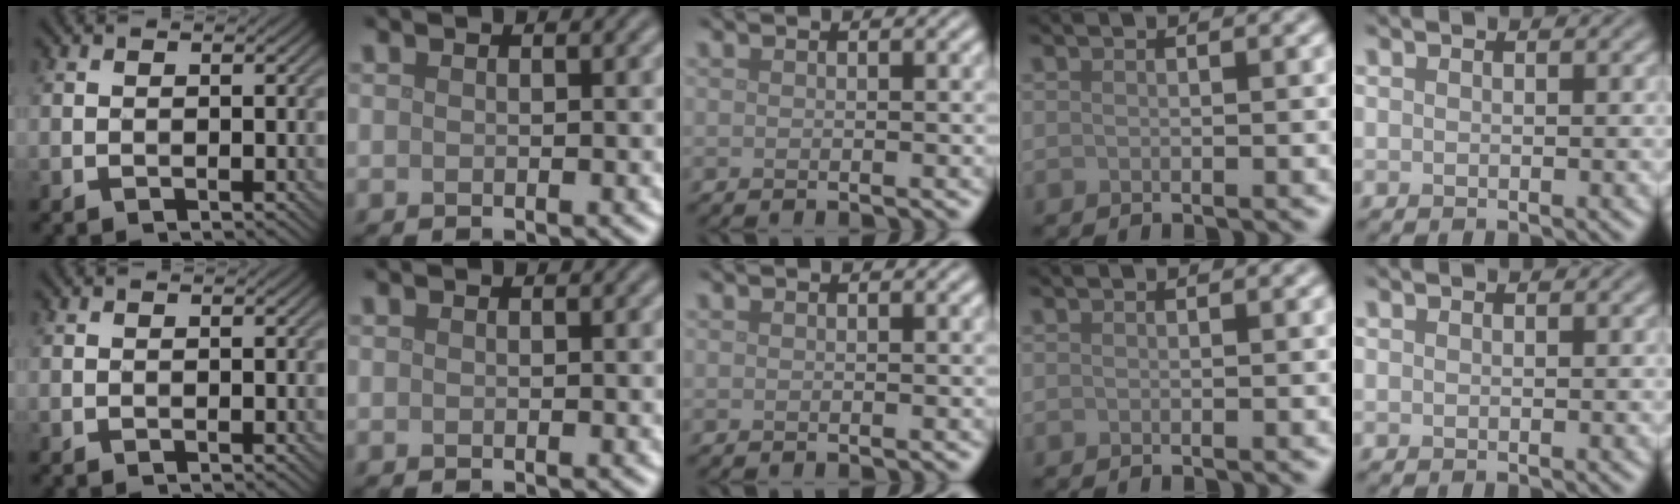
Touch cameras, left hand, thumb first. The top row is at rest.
{}